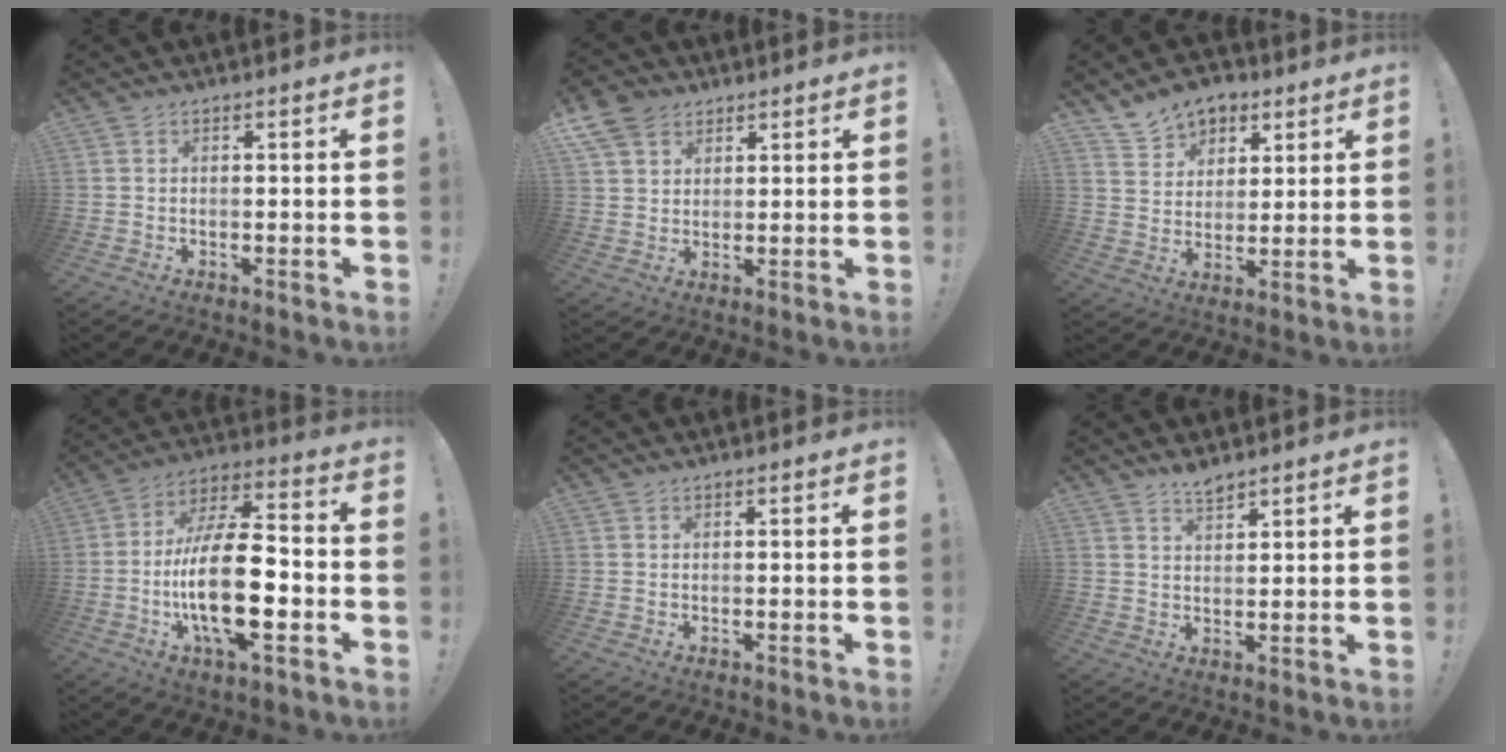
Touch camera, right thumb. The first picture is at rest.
{"total": 8.5, "force": [5.0, 6.0, 3.4], "torque": [-0.059, -0.016, 0.100]}
{"total": 10.2, "force": [6.8, 7.1, 2.6], "torque": [-0.047, -0.040, 0.135]}
{"total": 21.8, "force": [-4.3, 8.4, 19.6], "torque": [-0.369, 0.011, -0.072]}
{"total": 0.0}
{"total": 3.6, "force": [3.2, 1.0, 1.3], "torque": [-0.023, -0.018, 0.057]}